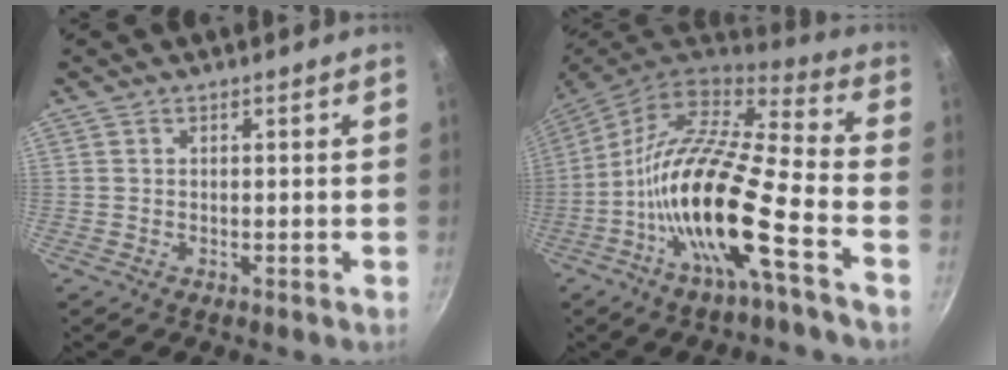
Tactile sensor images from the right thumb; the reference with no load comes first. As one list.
[{"total": 20.8, "force": [-7.8, 5.0, 18.6], "torque": [-0.327, 0.048, -0.167]}]